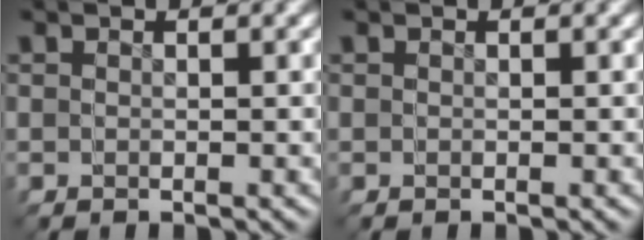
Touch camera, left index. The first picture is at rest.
{"total": 0.0}